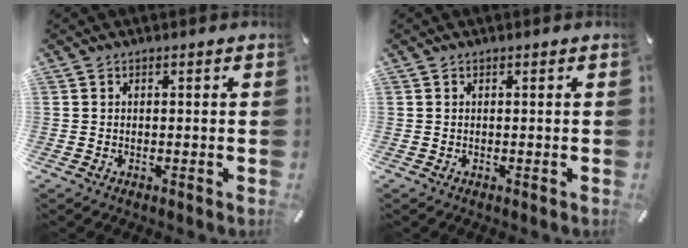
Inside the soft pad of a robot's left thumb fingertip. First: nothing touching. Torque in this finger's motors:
{"motor_torque": [-0.24, -0.22, 0.00, -0.02, 0.00]}